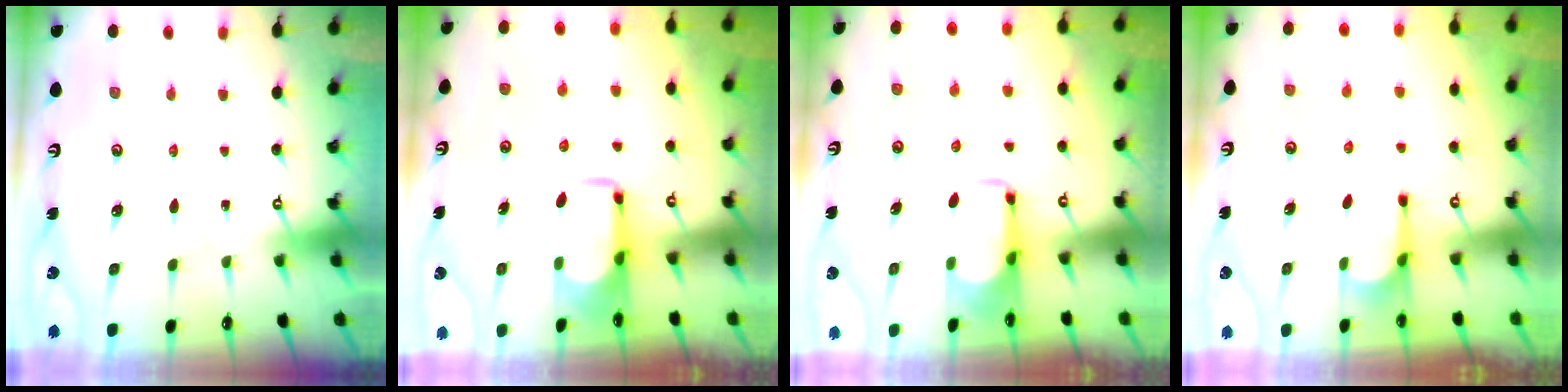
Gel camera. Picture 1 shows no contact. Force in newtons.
{"total": 1.5, "press": 1.4, "slide": 0.4}
{"total": 1.6, "press": 1.5, "slide": 0.4}
{"total": 3.0, "press": 2.9, "slide": 0.6}